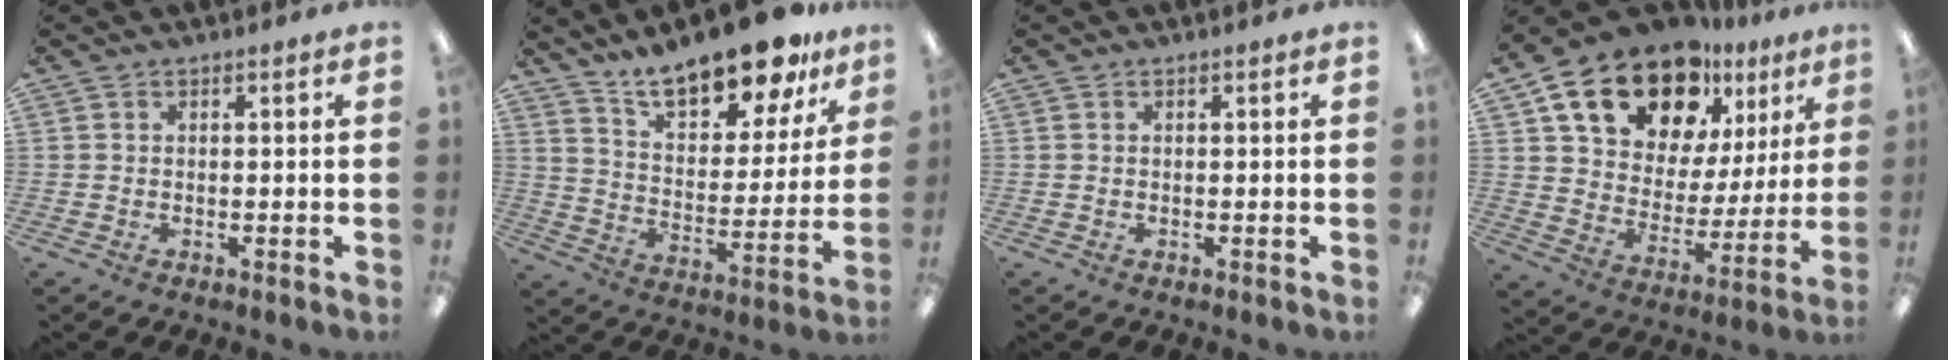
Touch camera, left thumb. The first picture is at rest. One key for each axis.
{"total": 18.2, "fx": 15.6, "fy": 5.7, "fz": 7.6, "tx": -0.129, "ty": -0.109, "tz": 0.272}
{"total": 0.0}
{"total": 19.7, "fx": 13.7, "fy": 10.7, "fz": 9.1, "tx": -0.170, "ty": -0.075, "tz": 0.250}